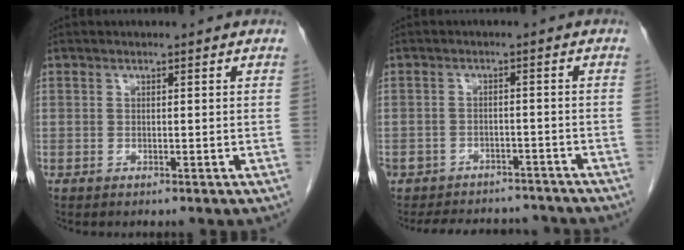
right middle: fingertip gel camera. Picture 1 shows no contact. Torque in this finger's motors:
{"motor_torque": [0.73, -0.64, 0.16, 0.07]}